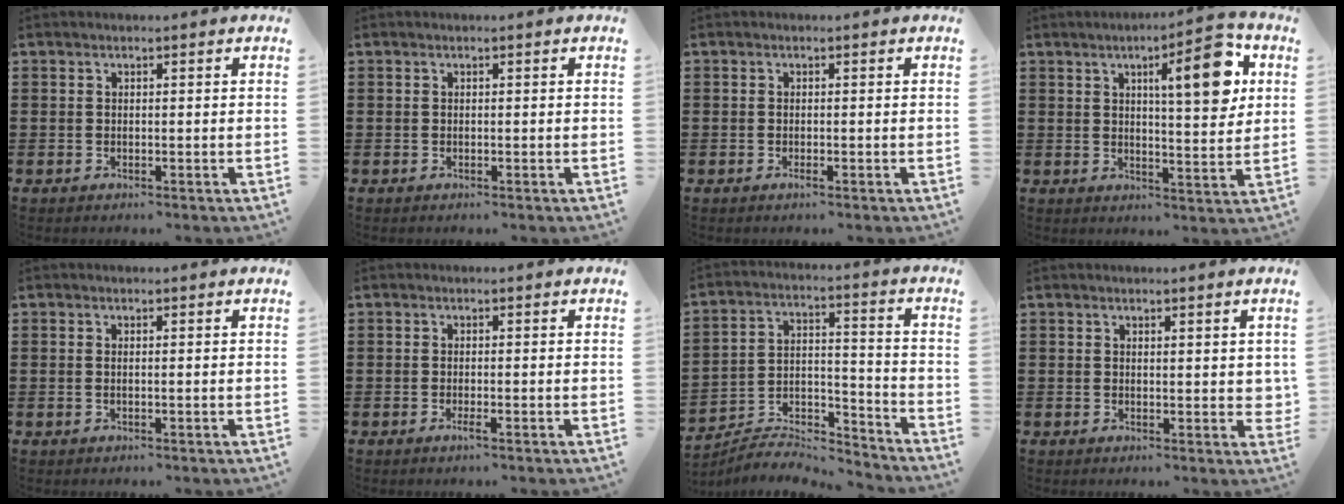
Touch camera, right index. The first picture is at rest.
{"total": 0.0}
{"total": 0.5, "force": [-0.3, 0.0, 0.5], "torque": [-0.008, -0.004, -0.004]}
{"total": 10.0, "force": [4.1, 2.9, 8.7], "torque": [-0.133, -0.006, 0.060]}
{"total": 0.6, "force": [0.0, 0.0, 0.6], "torque": [-0.011, -0.003, 0.001]}
{"total": 1.1, "force": [-0.6, 0.0, 0.9], "torque": [-0.016, -0.006, -0.009]}
{"total": 6.7, "force": [-6.6, 0.9, 1.0], "torque": [-0.017, 0.008, -0.131]}
{"total": 1.8, "force": [1.1, 0.9, 1.1], "torque": [-0.007, -0.001, 0.016]}